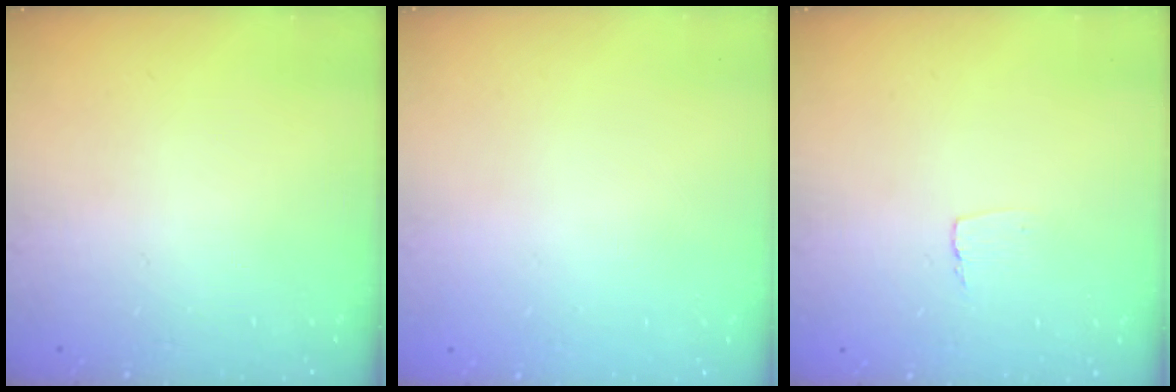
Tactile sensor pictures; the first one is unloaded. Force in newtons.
{"total": 0.0}
{"total": 3.1, "press": 3.1, "slide": 0.3}